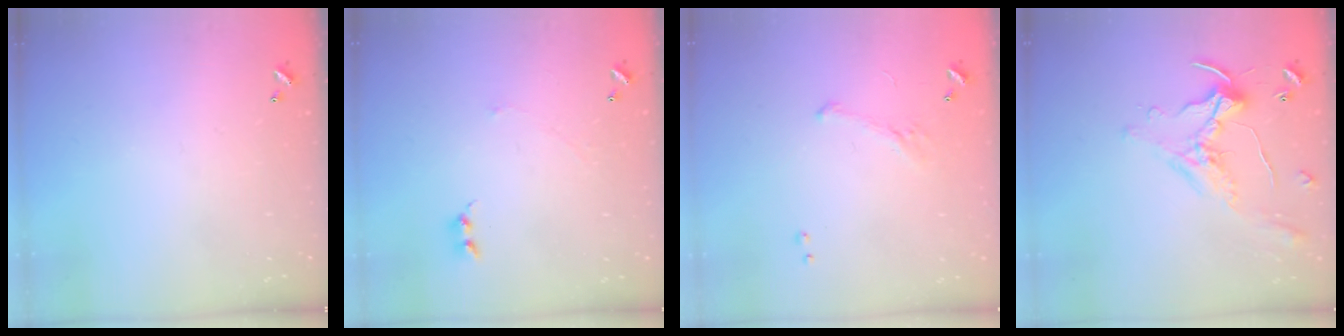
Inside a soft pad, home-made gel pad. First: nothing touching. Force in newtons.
{"total": 1.1, "press": 0.9, "slide": 0.6}
{"total": 4.0, "press": 3.9, "slide": 1.0}
{"total": 0.7, "press": 0.5, "slide": 0.4}